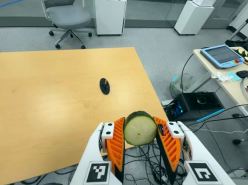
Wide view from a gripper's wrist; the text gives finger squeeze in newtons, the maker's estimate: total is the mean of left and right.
{"total": 9.5, "left": 9.0, "right": 10.0}